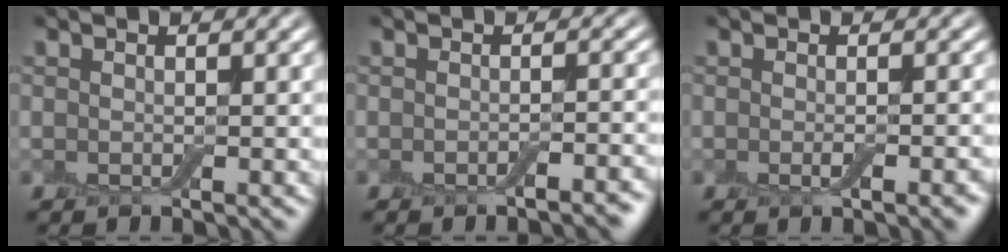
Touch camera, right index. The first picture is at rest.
{"total": 2.0, "force": [-1.2, 0.5, 1.5], "torque": [-0.015, 0.001, -0.019]}
{"total": 2.4, "force": [-0.8, 0.6, 2.1], "torque": [-0.029, -0.003, -0.012]}